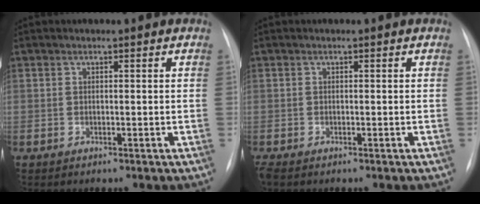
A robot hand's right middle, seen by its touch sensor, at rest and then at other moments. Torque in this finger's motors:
{"motor_torque": [0.38, -0.33, 0.00, 0.02]}